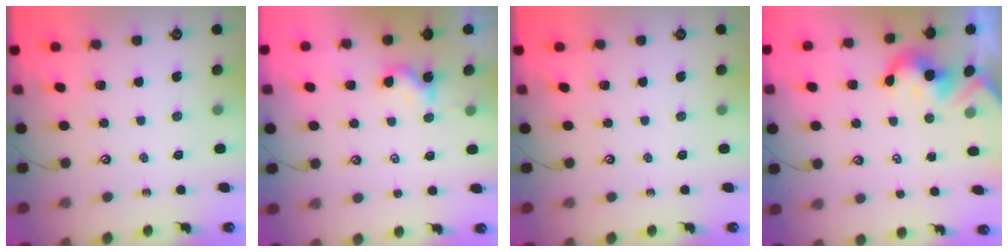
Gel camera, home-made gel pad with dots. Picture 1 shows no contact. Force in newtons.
{"total": 0.6, "press": 0.5, "slide": 0.4}
{"total": 0.0}
{"total": 2.1, "press": 2.1, "slide": 0.3}